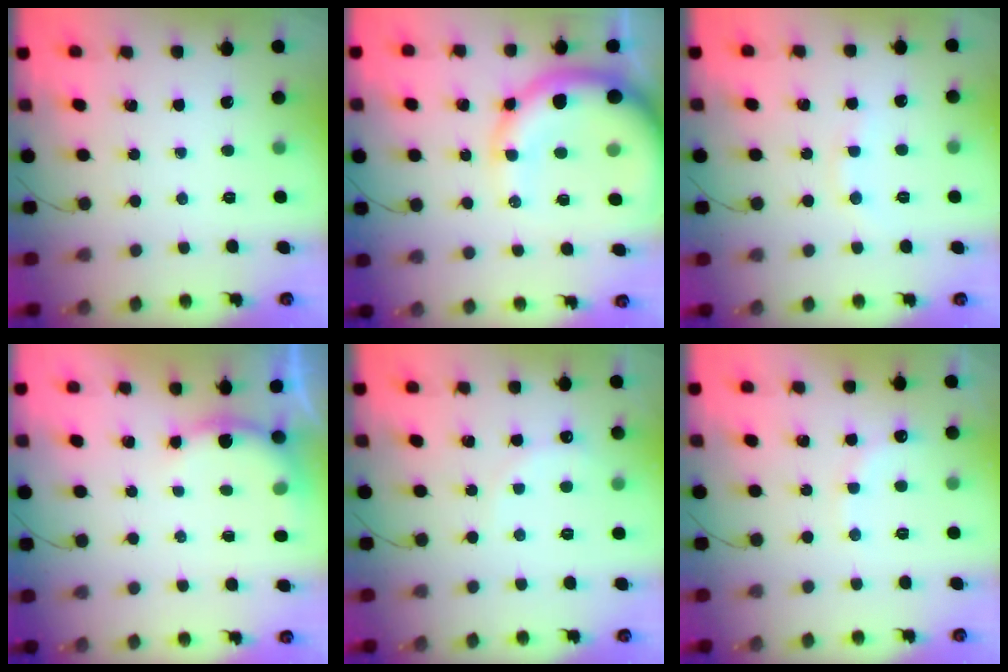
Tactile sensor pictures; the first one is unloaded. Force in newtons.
{"total": 17.9, "press": 17.5, "slide": 4.0}
{"total": 4.9, "press": 4.7, "slide": 1.5}
{"total": 4.9, "press": 4.9, "slide": 0.3}
{"total": 5.8, "press": 5.7, "slide": 1.2}
{"total": 8.6, "press": 8.5, "slide": 1.5}